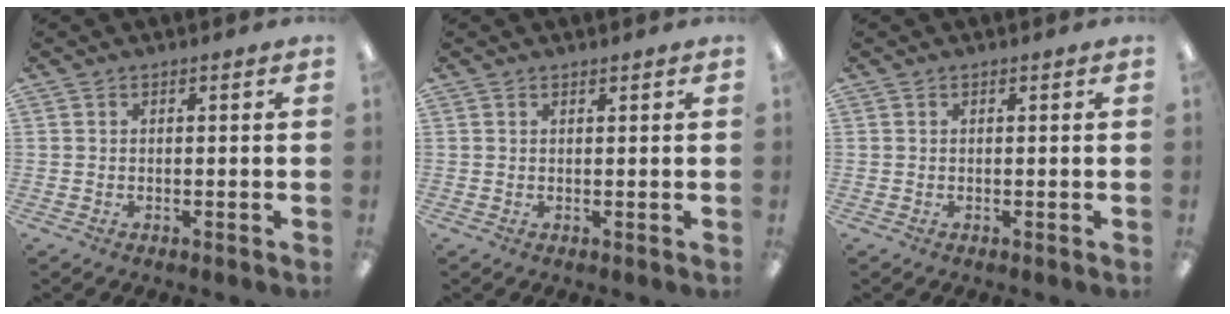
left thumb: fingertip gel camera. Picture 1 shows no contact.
{"total": 0.5, "force": [0.5, 0.1, 0.0], "torque": [-0.001, 0.000, 0.010]}
{"total": 0.0}